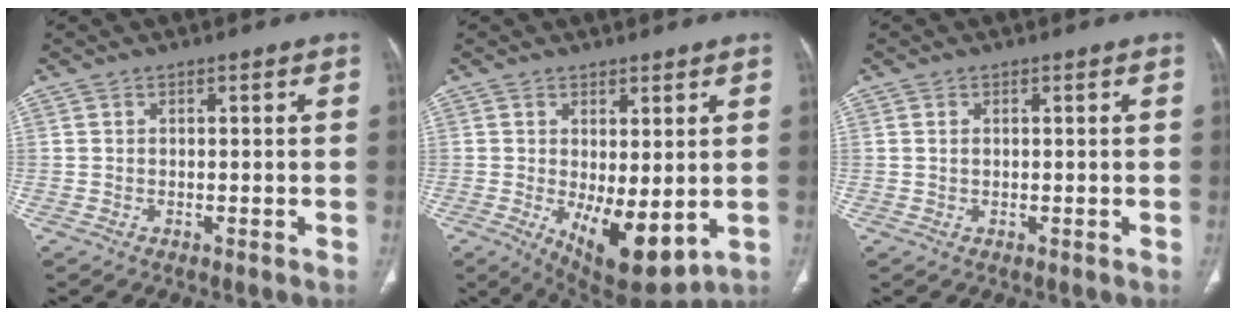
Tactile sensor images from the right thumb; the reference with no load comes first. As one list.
[{"total": 10.9, "force": [-1.5, 4.7, 9.8], "torque": [-0.144, -0.024, -0.001]}, {"total": 0.9, "force": [0.2, 0.6, 0.7], "torque": [-0.017, 0.003, 0.006]}]